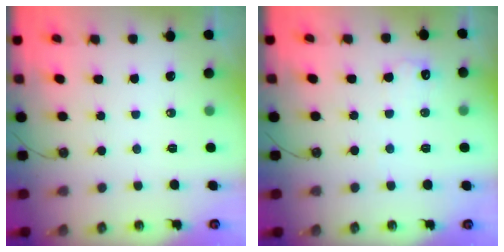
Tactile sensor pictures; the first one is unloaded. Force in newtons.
{"total": 6.3, "press": 6.3, "slide": 0.5}